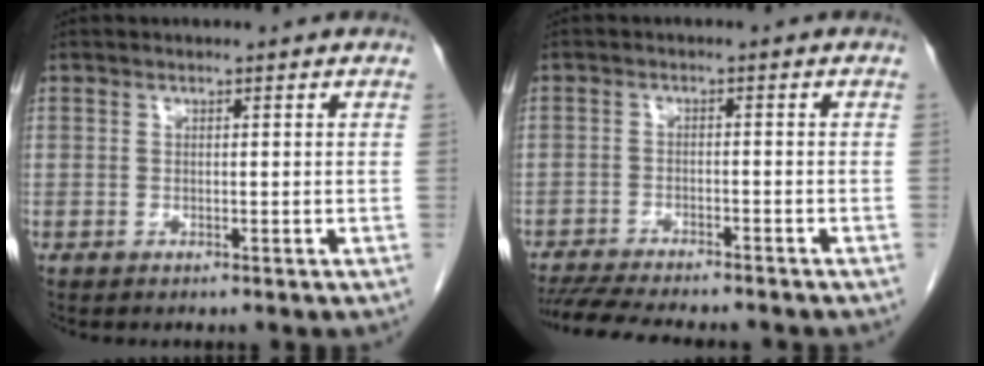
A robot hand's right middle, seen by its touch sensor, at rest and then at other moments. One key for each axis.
{"total": 11.8, "fx": -10.6, "fy": 1.5, "fz": 5.1, "tx": -0.078, "ty": -0.014, "tz": -0.153}